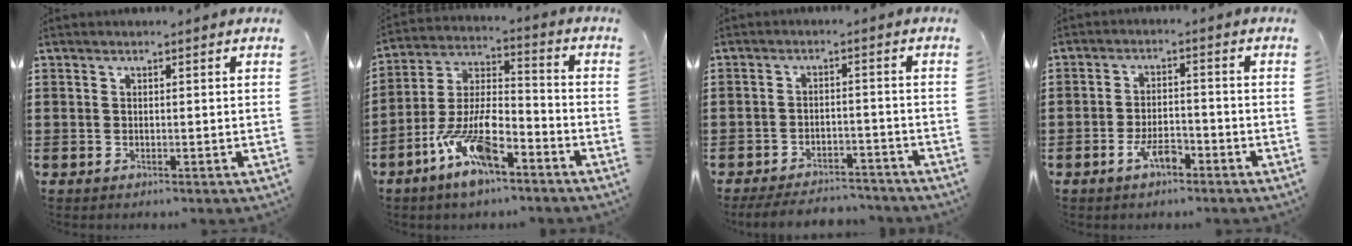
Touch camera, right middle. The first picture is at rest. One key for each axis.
{"total": 11.8, "fx": -7.1, "fy": 4.0, "fz": 8.4, "tx": -0.183, "ty": 0.006, "tz": -0.137}
{"total": 4.1, "fx": -4.0, "fy": 0.6, "fz": 0.6, "tx": -0.017, "ty": 0.003, "tz": -0.086}
{"total": 4.5, "fx": -2.8, "fy": 1.6, "fz": 3.2, "tx": -0.066, "ty": 0.006, "tz": -0.056}